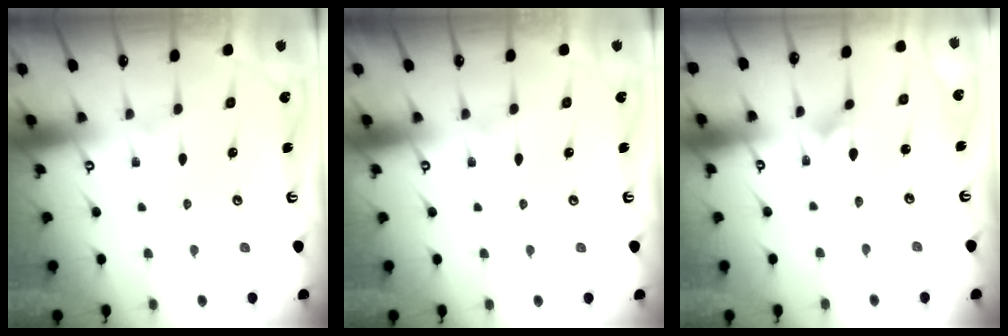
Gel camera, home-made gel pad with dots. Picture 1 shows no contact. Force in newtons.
{"total": 0.0}
{"total": 2.1, "press": 2.1, "slide": 0.1}